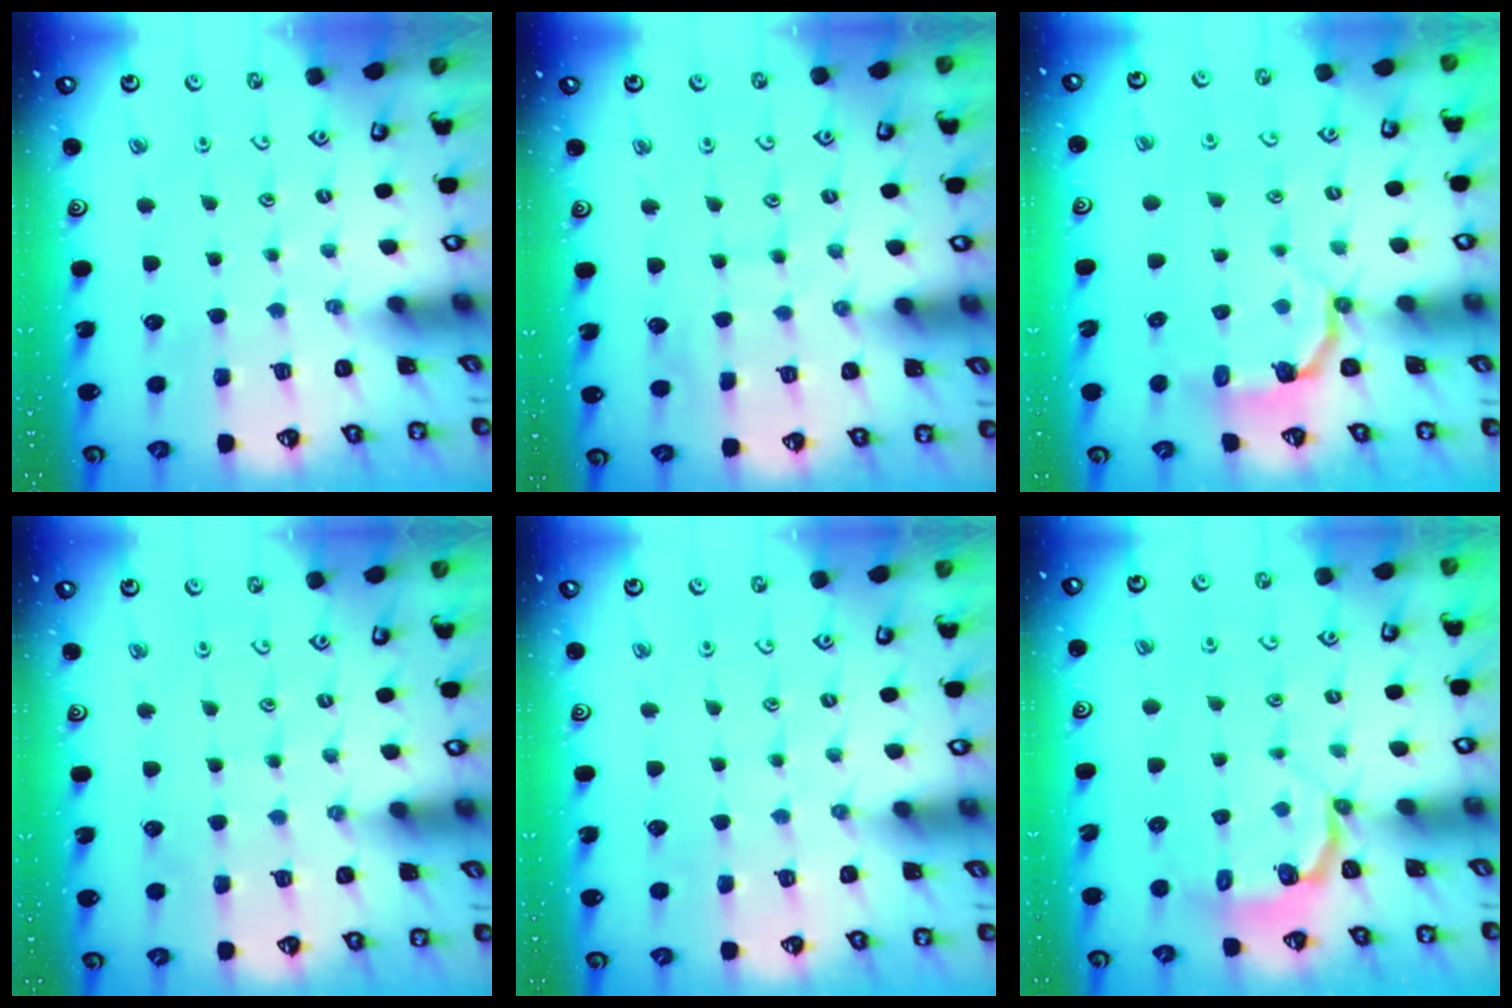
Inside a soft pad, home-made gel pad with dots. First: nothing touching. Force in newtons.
{"total": 7.1, "press": 7.1, "slide": 0.4}
{"total": 3.5, "press": 1.8, "slide": 3.1}
{"total": 4.1, "press": 4.1, "slide": 0.4}
{"total": 2.9, "press": 2.9, "slide": 0.5}
{"total": 4.7, "press": 4.2, "slide": 2.3}